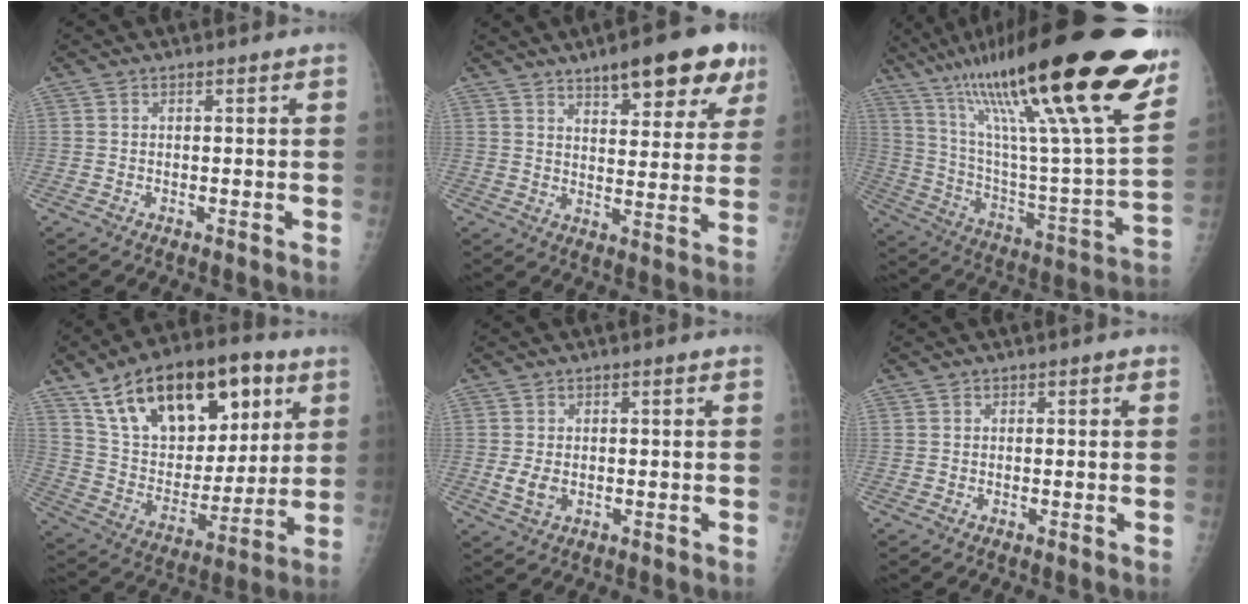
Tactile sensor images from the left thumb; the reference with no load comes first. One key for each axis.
{"total": 14.8, "fx": 9.2, "fy": 5.0, "fz": 10.4, "tx": -0.099, "ty": -0.036, "tz": 0.127}
{"total": 37.3, "fx": 23.1, "fy": 6.1, "fz": 28.7, "tx": -0.423, "ty": -0.043, "tz": 0.382}
{"total": 26.8, "fx": 13.2, "fy": 14.6, "fz": 18.2, "tx": -0.261, "ty": -0.014, "tz": 0.227}
{"total": 3.4, "fx": -0.4, "fy": 2.3, "fz": 2.5, "tx": -0.046, "ty": -0.002, "tz": -0.003}
{"total": 0.9, "fx": 0.1, "fy": 0.8, "fz": 0.2, "tx": 0.008, "ty": 0.004, "tz": -0.002}